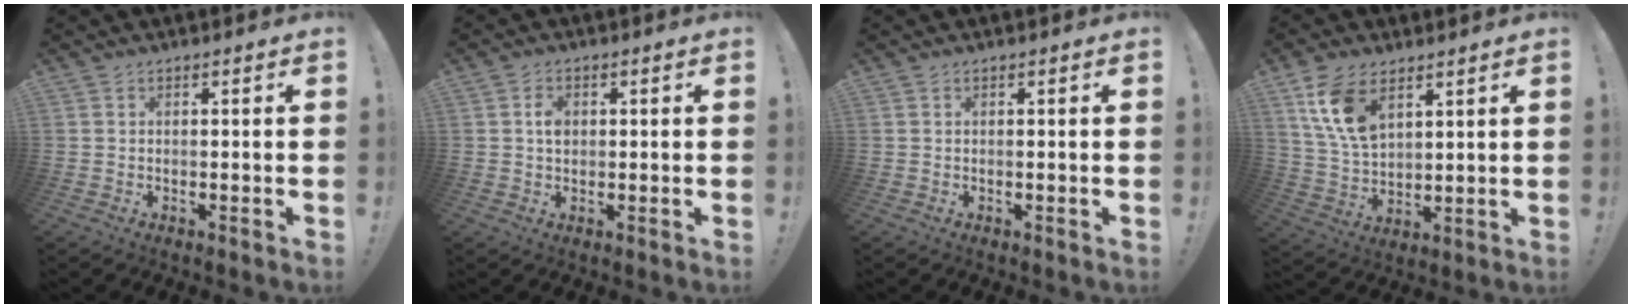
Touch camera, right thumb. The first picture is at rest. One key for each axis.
{"total": 3.3, "fx": 0.3, "fy": 2.5, "fz": 2.2, "tx": -0.020, "ty": -0.003, "tz": 0.001}
{"total": 0.0}
{"total": 12.3, "fx": 6.7, "fy": 7.1, "fz": 7.6, "tx": -0.149, "ty": -0.023, "tz": 0.127}